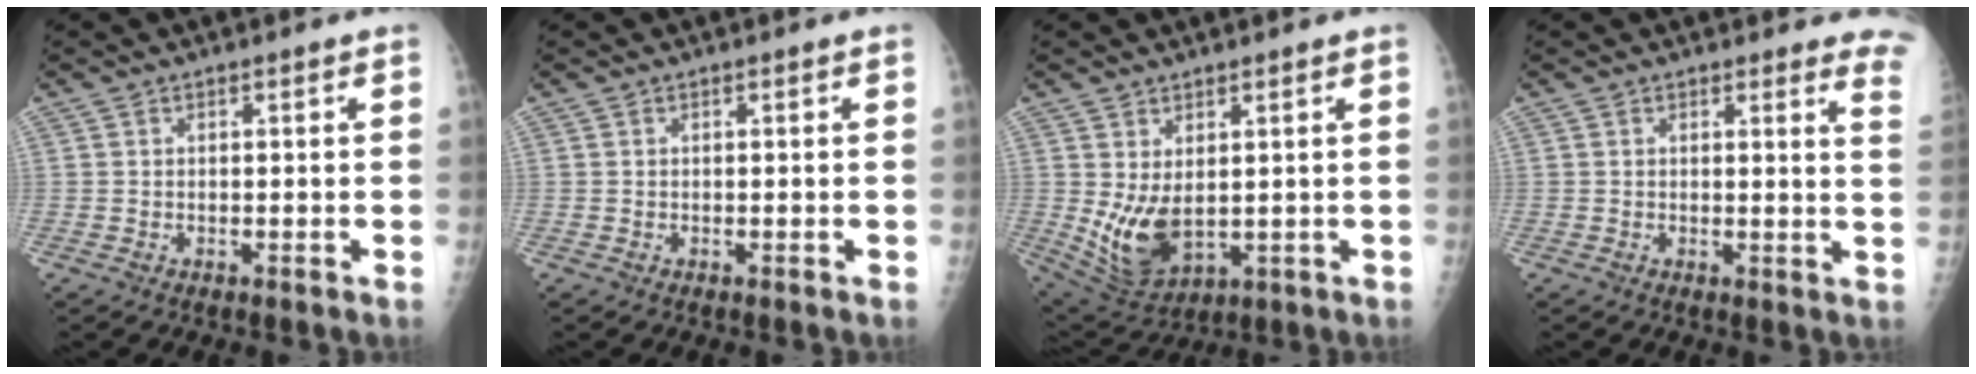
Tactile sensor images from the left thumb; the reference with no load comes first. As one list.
[{"total": 0.0}, {"total": 9.5, "force": [0.8, 5.4, 7.7], "torque": [-0.129, -0.024, 0.039]}, {"total": 7.0, "force": [6.7, 1.1, 1.6], "torque": [0.010, -0.055, 0.039]}]